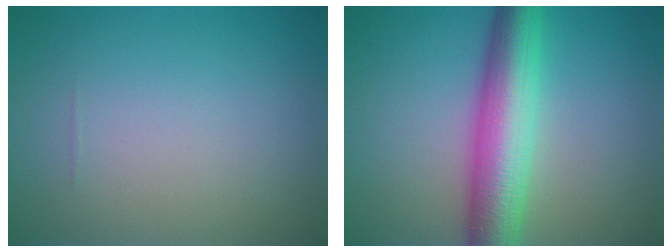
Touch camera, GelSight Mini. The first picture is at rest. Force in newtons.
{"total": 7.9, "press": 7.9, "slide": 0.1}